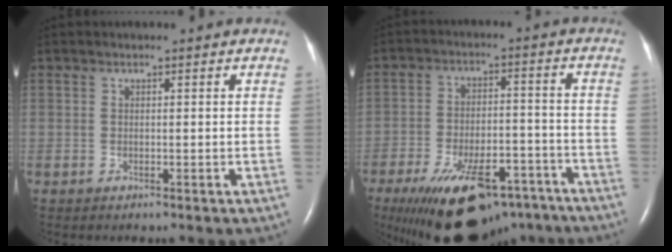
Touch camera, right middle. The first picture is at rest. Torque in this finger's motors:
{"motor_torque": [1.10, -1.04, 1.05, 0.21]}